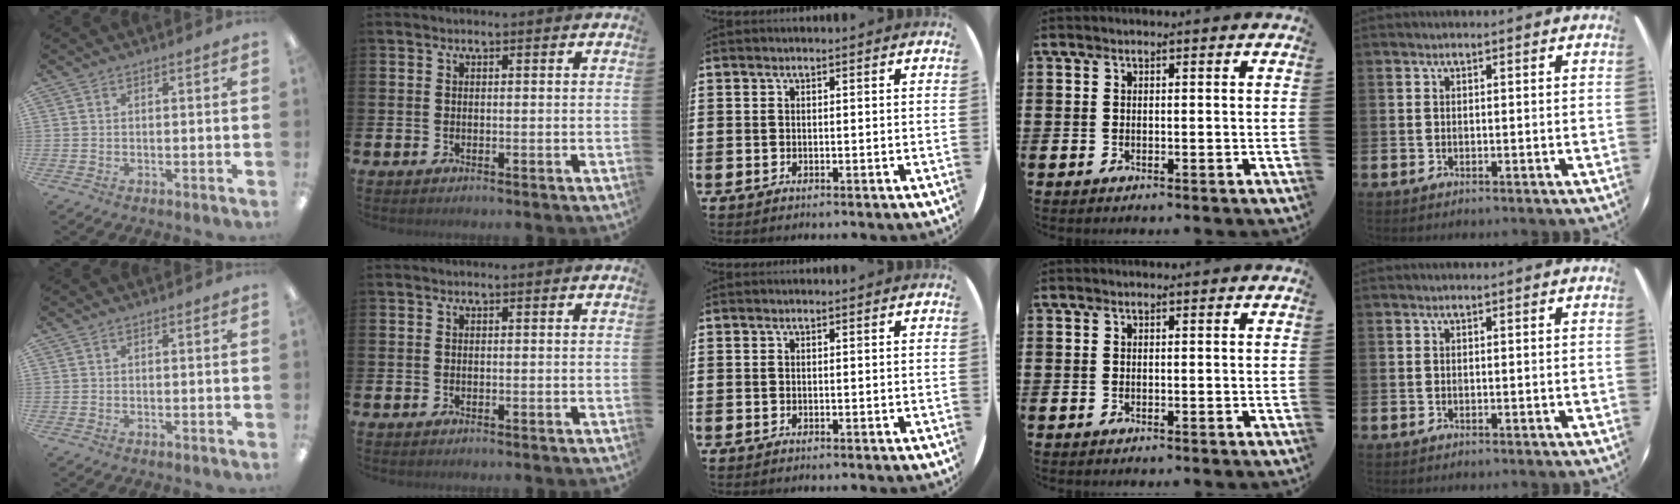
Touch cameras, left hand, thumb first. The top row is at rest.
{}